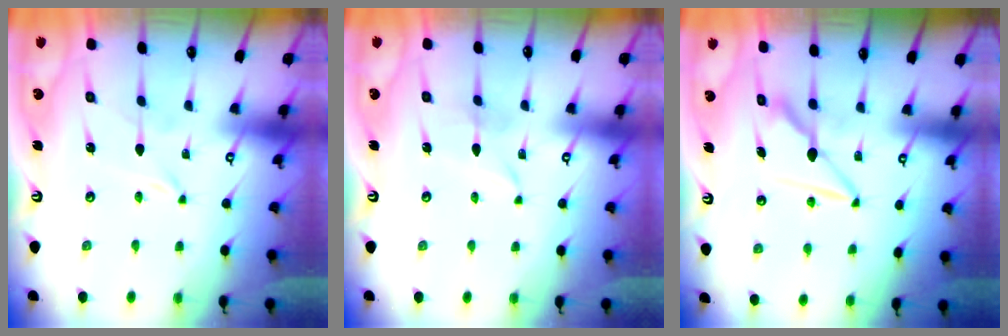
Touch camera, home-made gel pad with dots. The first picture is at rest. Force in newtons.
{"total": 2.6, "press": 2.6, "slide": 0.3}
{"total": 9.1, "press": 9.1, "slide": 0.5}